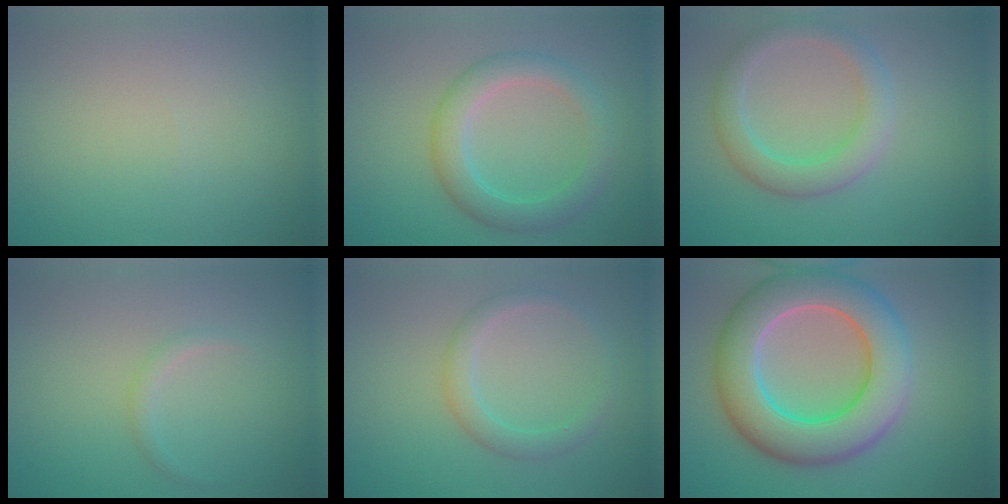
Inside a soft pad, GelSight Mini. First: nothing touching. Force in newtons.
{"total": 3.9, "press": 3.9, "slide": 0.1}
{"total": 3.7, "press": 3.7, "slide": 0.3}
{"total": 0.9, "press": 0.9, "slide": 0.0}
{"total": 2.2, "press": 2.2, "slide": 0.1}
{"total": 10.1, "press": 10.0, "slide": 0.7}